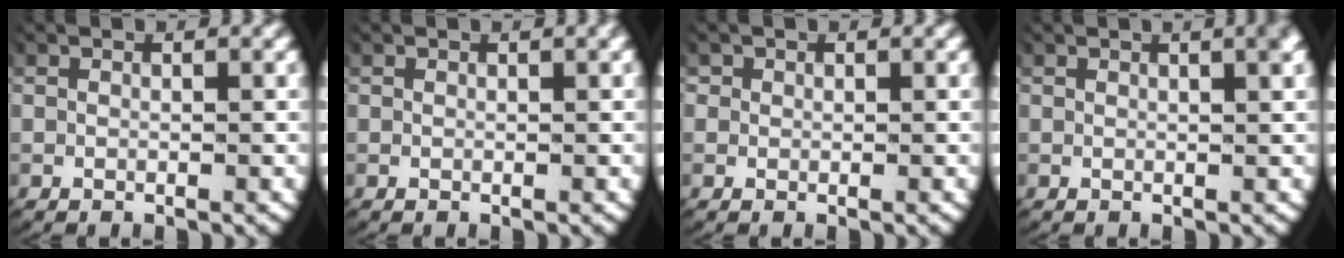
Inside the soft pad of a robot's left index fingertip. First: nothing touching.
{"total": 0.9, "force": [0.5, 0.0, 0.7], "torque": [-0.004, 0.005, 0.009]}
{"total": 1.1, "force": [0.4, 1.0, 0.2], "torque": [-0.008, -0.006, 0.007]}
{"total": 2.3, "force": [1.1, 0.3, 2.1], "torque": [-0.024, 0.007, 0.015]}